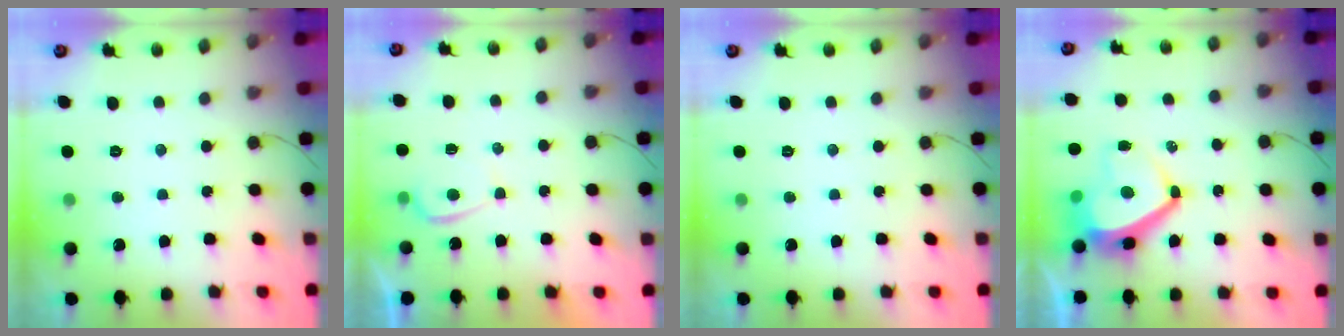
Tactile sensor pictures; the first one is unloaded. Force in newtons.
{"total": 2.7, "press": 2.7, "slide": 0.6}
{"total": 0.0}
{"total": 10.4, "press": 10.3, "slide": 1.6}